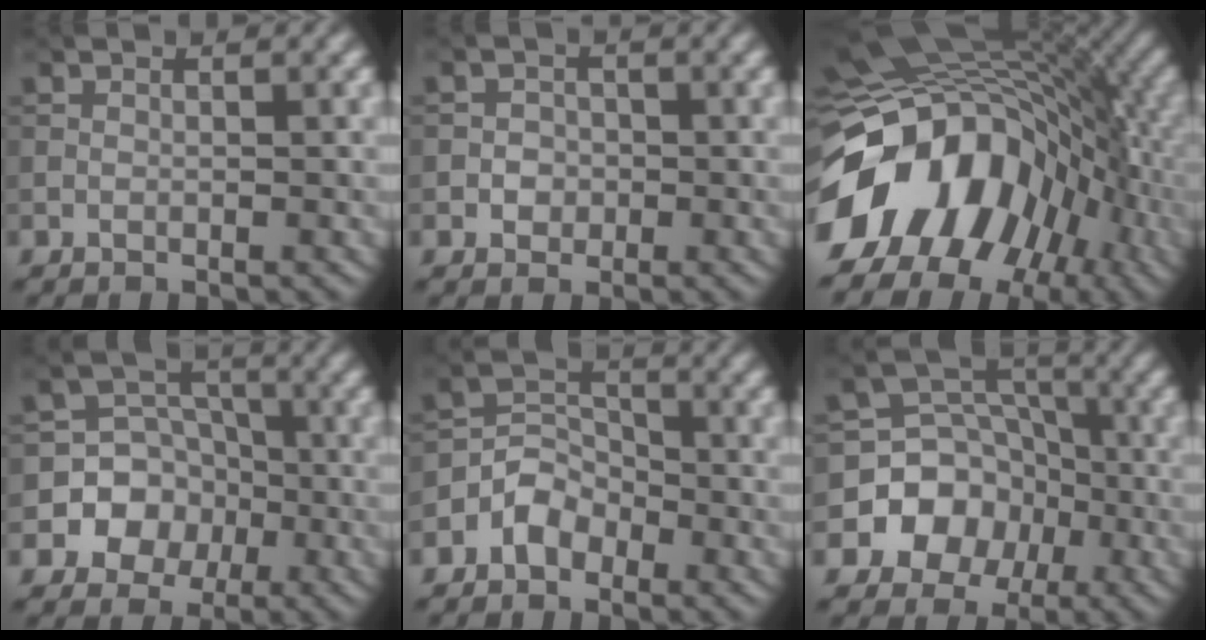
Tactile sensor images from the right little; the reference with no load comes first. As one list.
[{"total": 1.6, "force": [-0.4, 1.5, 0.5], "torque": [0.007, 0.000, -0.012]}, {"total": 16.3, "force": [-5.4, 11.6, 10.1], "torque": [-0.175, -0.005, -0.102]}, {"total": 8.8, "force": [-3.0, 8.1, 1.5], "torque": [-0.011, 0.006, -0.072]}, {"total": 3.1, "force": [-1.8, 2.2, 1.2], "torque": [-0.012, 0.012, -0.040]}, {"total": 7.5, "force": [-3.0, 6.6, 1.9], "torque": [-0.005, 0.004, -0.080]}]